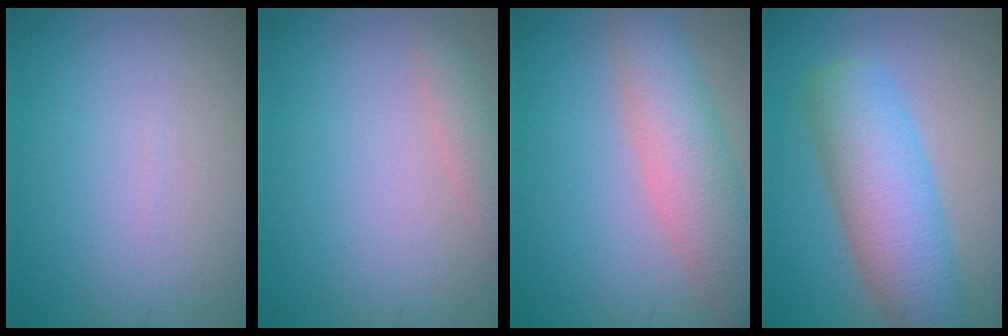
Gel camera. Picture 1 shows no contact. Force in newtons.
{"total": 1.9, "press": 1.9, "slide": 0.1}
{"total": 5.4, "press": 5.4, "slide": 0.4}
{"total": 7.3, "press": 7.3, "slide": 0.3}